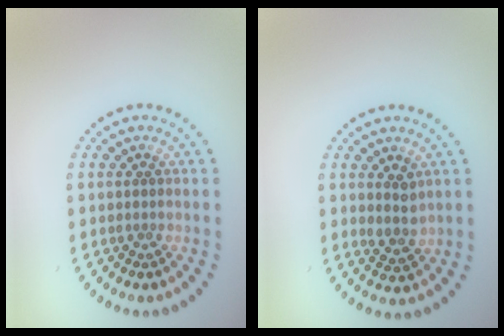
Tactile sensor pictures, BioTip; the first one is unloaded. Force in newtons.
{"total": 2.0, "press": 1.7, "slide": 1.1}